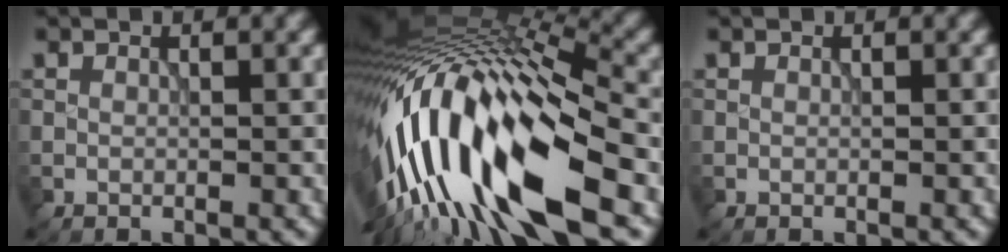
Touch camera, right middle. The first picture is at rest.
{"total": 16.1, "force": [-4.9, 5.1, 14.5], "torque": [-0.272, 0.021, -0.088]}
{"total": 0.0}